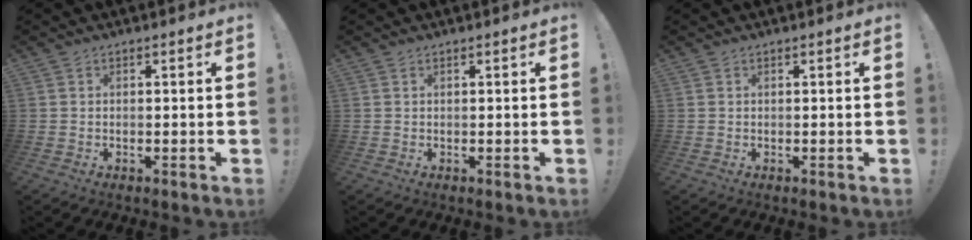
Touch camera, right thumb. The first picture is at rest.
{"total": 0.0}
{"total": 0.0}